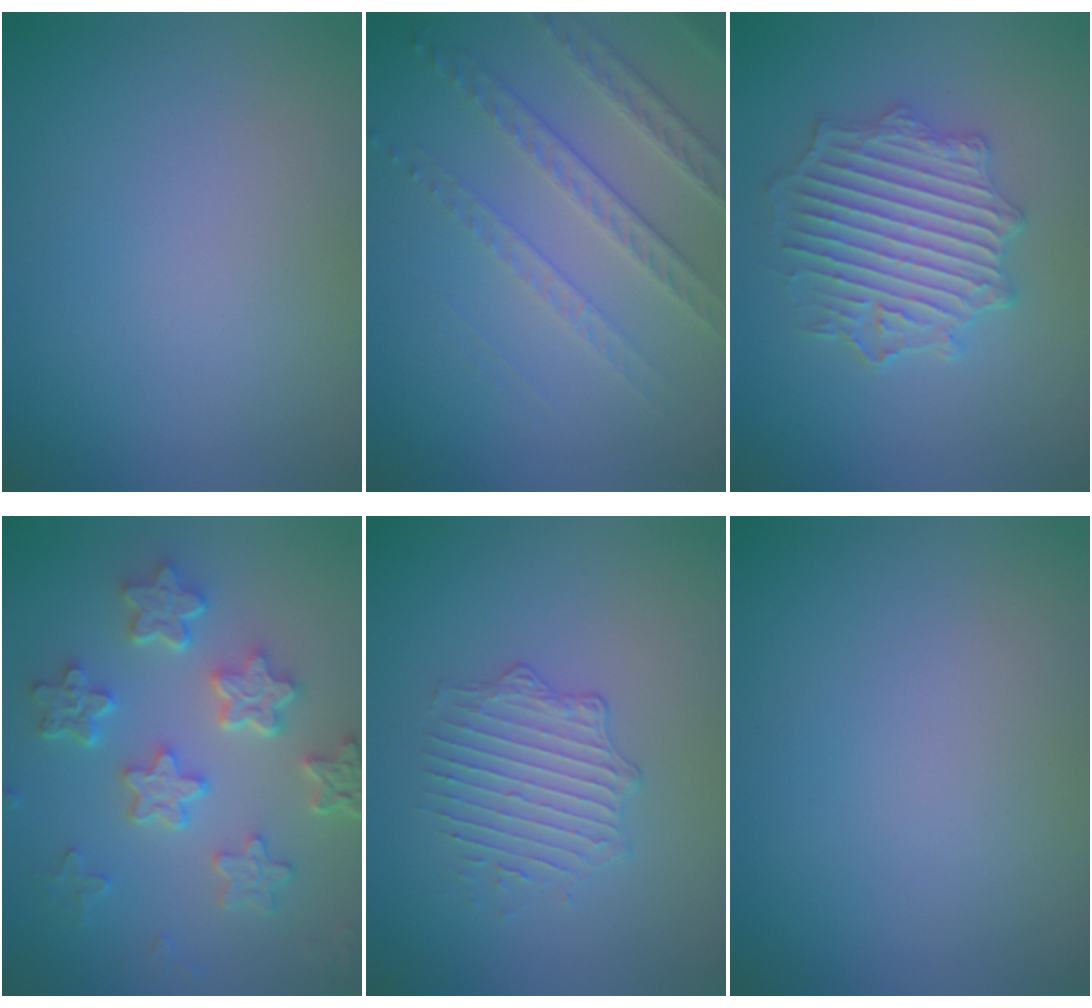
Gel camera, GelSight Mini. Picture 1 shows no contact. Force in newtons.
{"total": 3.5, "press": 3.2, "slide": 1.4}
{"total": 4.8, "press": 4.5, "slide": 1.7}
{"total": 5.9, "press": 4.8, "slide": 3.4}
{"total": 2.3, "press": 1.6, "slide": 1.6}
{"total": 0.0}